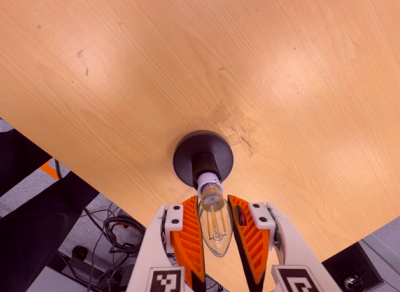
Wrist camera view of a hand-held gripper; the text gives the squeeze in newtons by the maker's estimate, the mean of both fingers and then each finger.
{"total": 10.2, "left": 9.1, "right": 11.3}